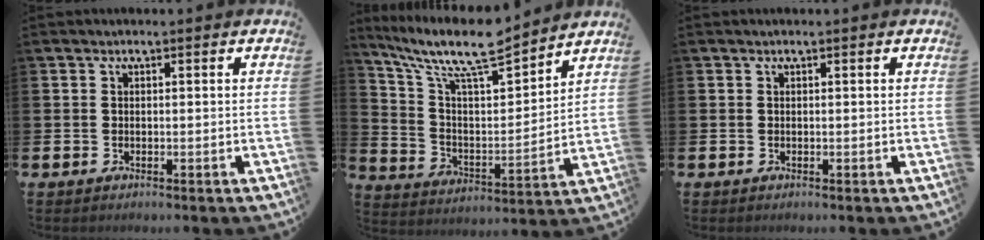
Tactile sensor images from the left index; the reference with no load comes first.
{"total": 11.1, "force": [9.6, 2.1, 5.1], "torque": [-0.133, -0.063, 0.166]}
{"total": 0.0}